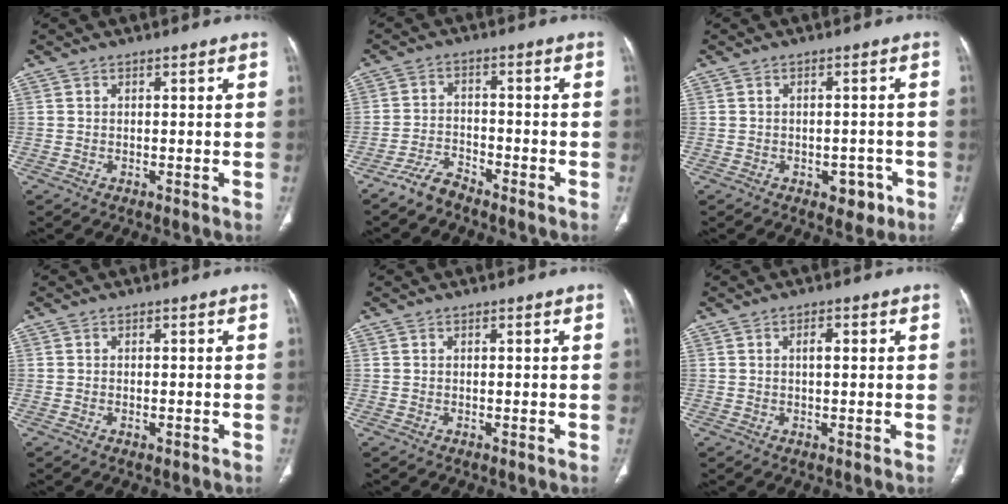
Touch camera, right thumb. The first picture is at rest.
{"total": 4.3, "force": [-4.0, 1.2, 1.3], "torque": [-0.029, 0.015, -0.079]}
{"total": 4.2, "force": [-2.0, 2.8, 2.5], "torque": [-0.012, 0.013, -0.021]}
{"total": 1.1, "force": [-0.5, 0.6, 0.8], "torque": [-0.015, 0.005, -0.004]}
{"total": 0.0}
{"total": 2.3, "force": [0.5, 0.9, 2.1], "torque": [-0.036, 0.004, 0.006]}